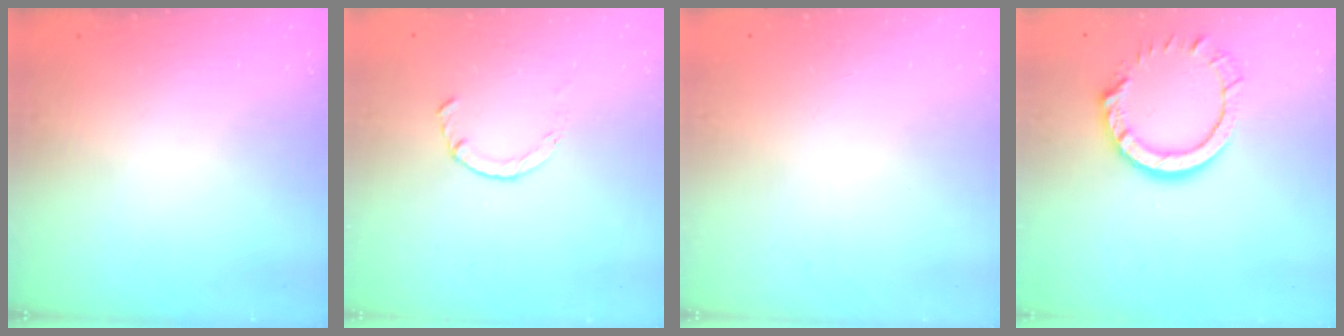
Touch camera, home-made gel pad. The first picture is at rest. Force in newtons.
{"total": 3.7, "press": 3.6, "slide": 0.5}
{"total": 2.6, "press": 2.6, "slide": 0.2}
{"total": 10.8, "press": 10.8, "slide": 1.2}